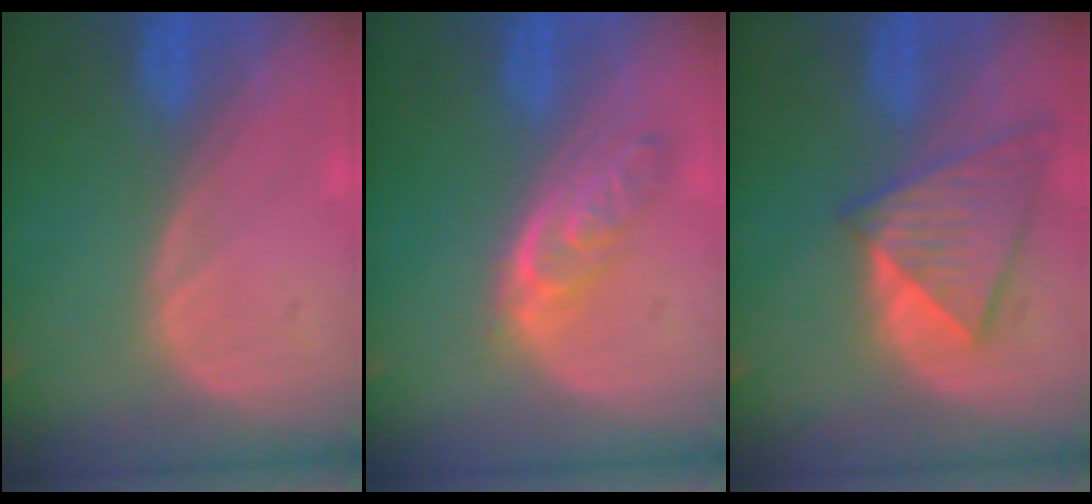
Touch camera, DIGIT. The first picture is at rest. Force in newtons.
{"total": 4.7, "press": 4.7, "slide": 0.7}
{"total": 8.0, "press": 7.2, "slide": 3.6}